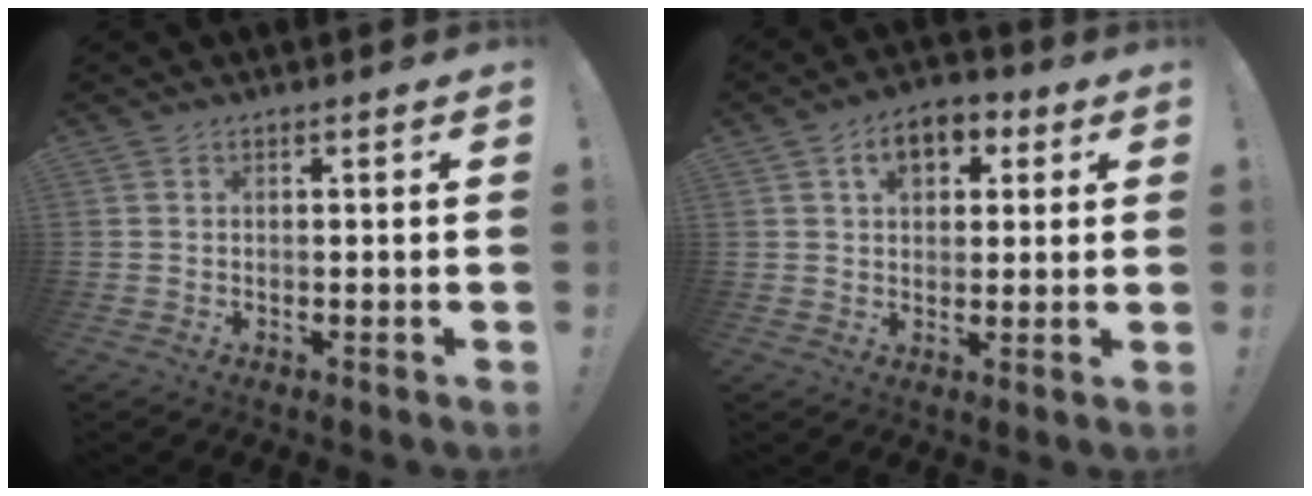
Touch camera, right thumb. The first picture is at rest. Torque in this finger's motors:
{"motor_torque": [0.56, 1.82, 0.75, -0.05, 0.00]}